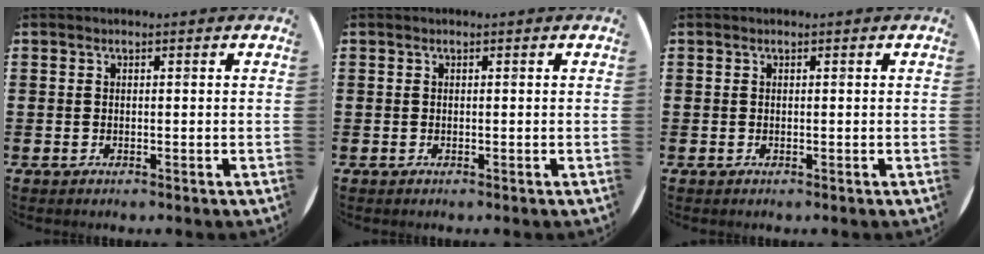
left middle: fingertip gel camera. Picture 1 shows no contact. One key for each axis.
{"total": 0.0}
{"total": 0.0}